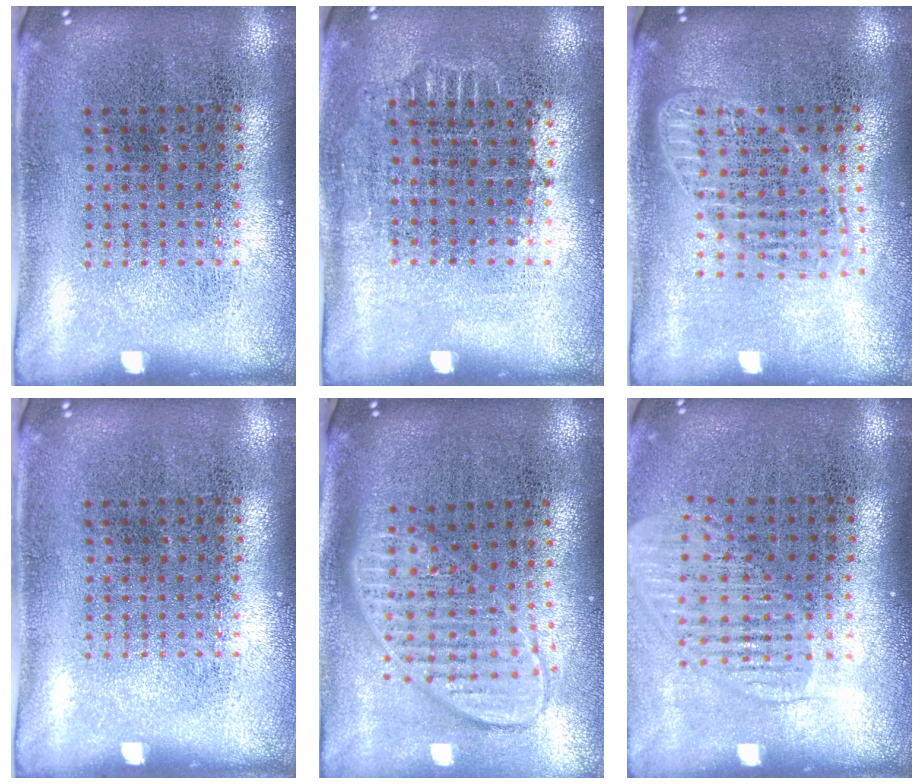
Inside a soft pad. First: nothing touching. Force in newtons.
{"total": 0.9, "press": 0.8, "slide": 0.4}
{"total": 1.7, "press": 1.4, "slide": 0.9}
{"total": 0.0}
{"total": 1.8, "press": 1.5, "slide": 1.0}
{"total": 1.6, "press": 1.5, "slide": 0.8}